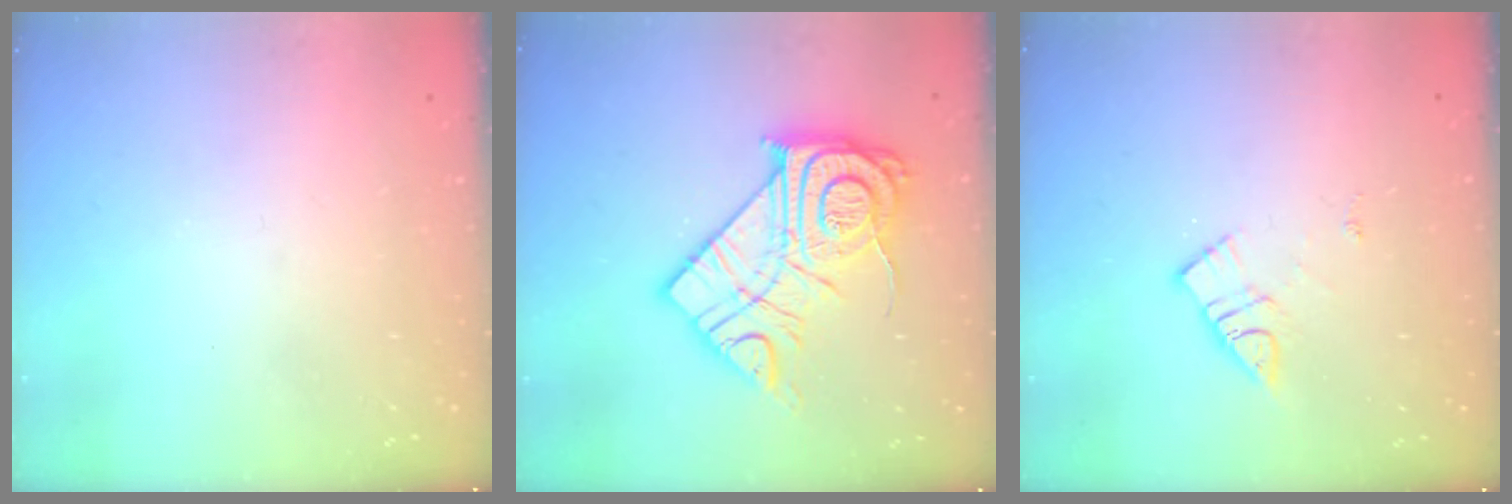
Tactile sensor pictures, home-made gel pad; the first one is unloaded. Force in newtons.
{"total": 20.7, "press": 20.6, "slide": 1.9}
{"total": 9.3, "press": 9.3, "slide": 0.5}